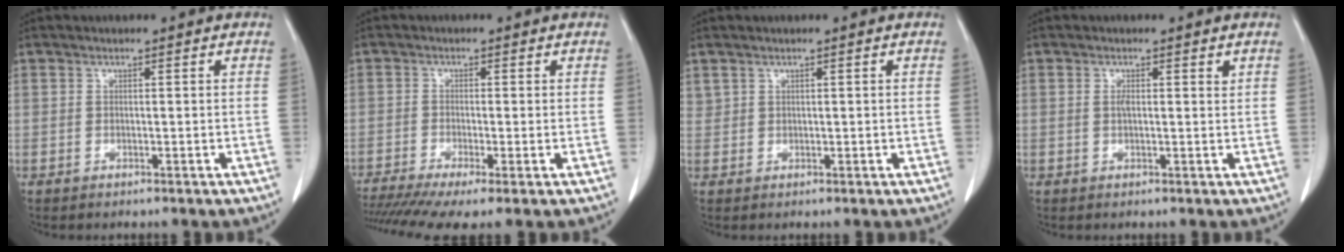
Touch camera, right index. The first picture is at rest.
{"total": 9.8, "force": [-6.8, 1.2, 6.9], "torque": [-0.123, -0.013, -0.113]}
{"total": 1.1, "force": [0.8, 0.7, 0.2], "torque": [0.000, 0.006, 0.021]}
{"total": 1.8, "force": [0.6, 0.6, 1.5], "torque": [-0.030, 0.004, 0.009]}